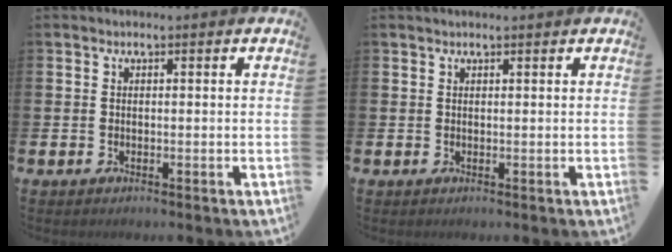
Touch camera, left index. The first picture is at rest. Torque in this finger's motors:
{"motor_torque": [0.84, -1.29, 0.02, 0.03]}